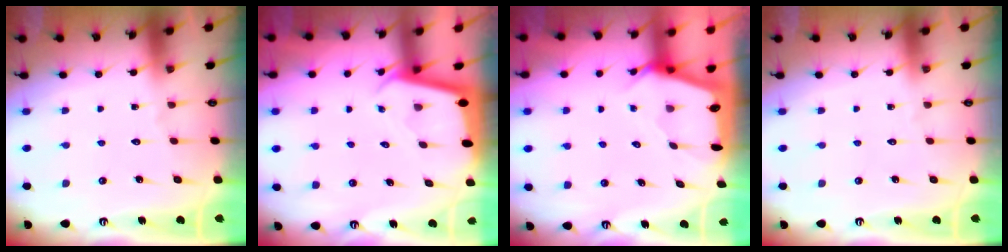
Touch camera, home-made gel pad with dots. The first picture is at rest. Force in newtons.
{"total": 1.9, "press": 1.9, "slide": 0.0}
{"total": 2.4, "press": 2.4, "slide": 0.3}
{"total": 0.0}